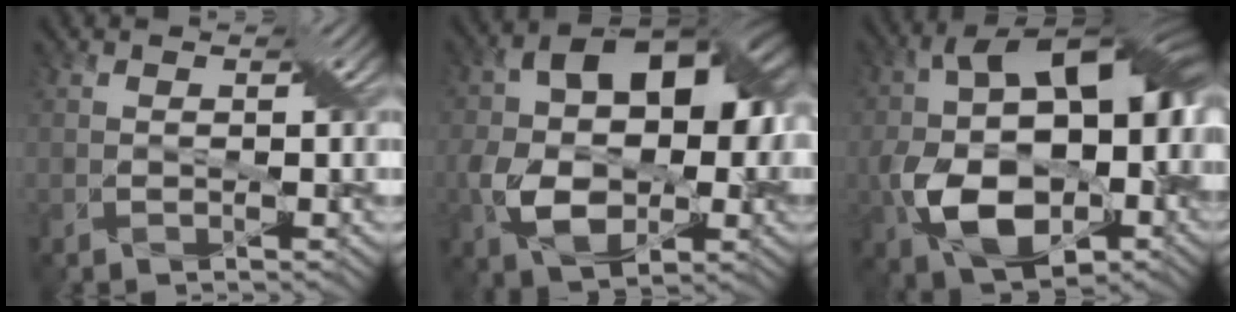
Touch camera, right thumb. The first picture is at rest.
{"total": 15.9, "force": [-0.3, 10.8, 11.7], "torque": [-0.194, -0.009, -0.002]}
{"total": 18.8, "force": [-2.9, 11.6, 14.5], "torque": [-0.266, -0.029, -0.034]}